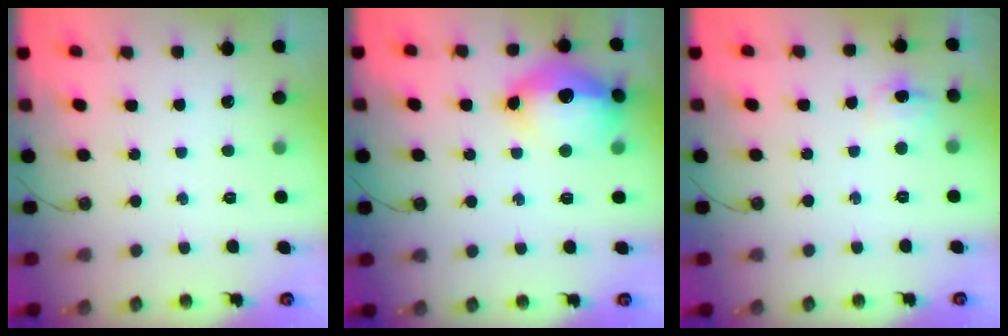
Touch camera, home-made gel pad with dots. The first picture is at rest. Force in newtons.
{"total": 15.9, "press": 15.8, "slide": 1.7}
{"total": 6.1, "press": 6.1, "slide": 0.7}